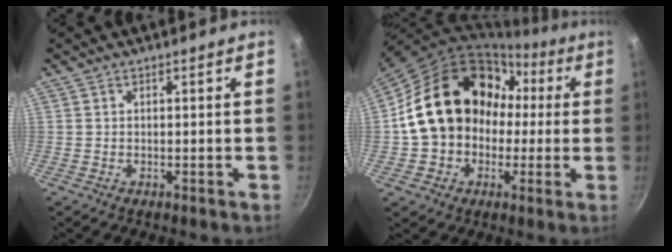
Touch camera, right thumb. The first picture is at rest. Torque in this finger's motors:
{"motor_torque": [-1.18, 2.81, 1.46, -0.53, 0.61]}